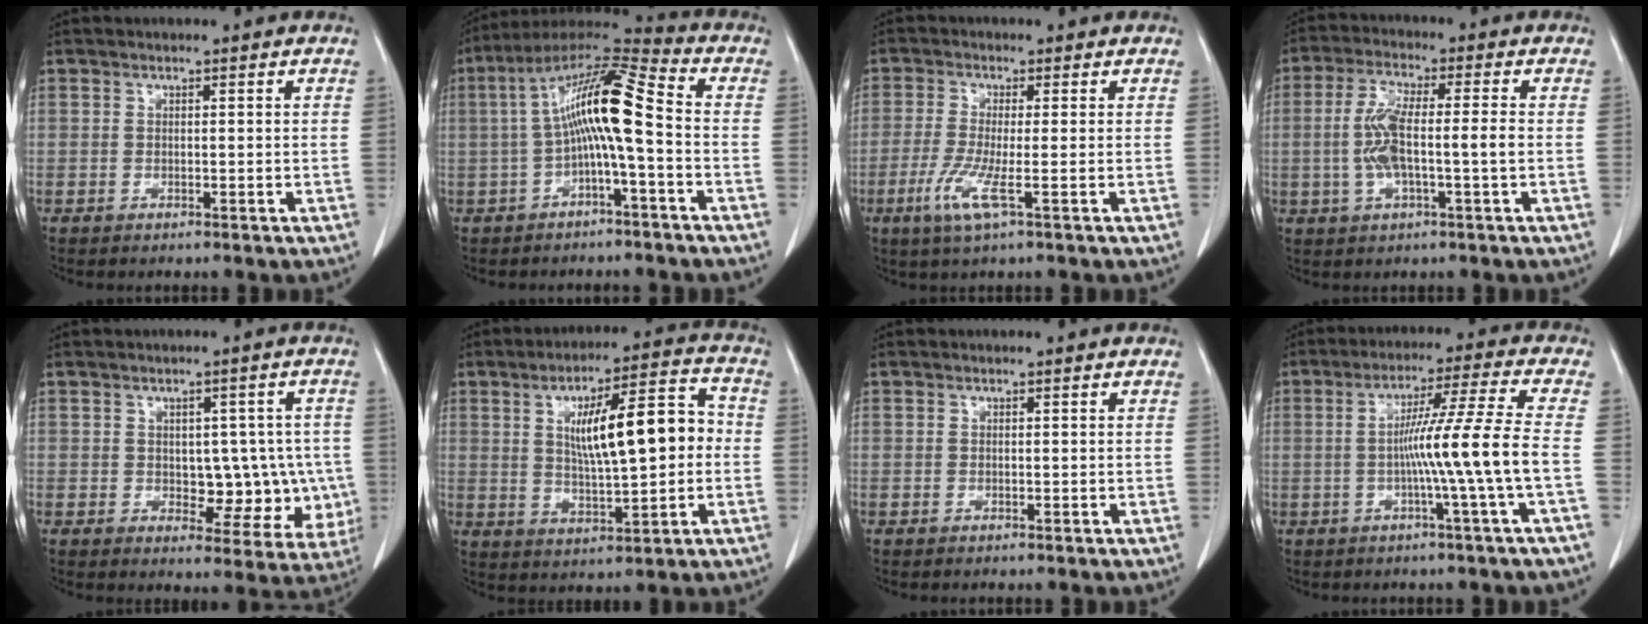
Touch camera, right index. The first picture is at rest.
{"total": 12.1, "force": [-0.9, 1.0, 12.0], "torque": [-0.222, 0.037, -0.022]}
{"total": 5.6, "force": [-2.2, 0.0, 5.1], "torque": [-0.113, -0.017, -0.047]}
{"total": 8.2, "force": [-0.9, 1.2, 8.1], "torque": [-0.167, 0.010, -0.020]}
{"total": 9.0, "force": [-0.7, 5.4, 7.2], "torque": [-0.064, 0.016, 0.005]}
{"total": 13.4, "force": [1.2, 3.2, 13.0], "torque": [-0.206, 0.029, 0.022]}
{"total": 0.0}
{"total": 10.0, "force": [-1.7, -2.5, 9.6], "torque": [-0.167, 0.004, -0.029]}